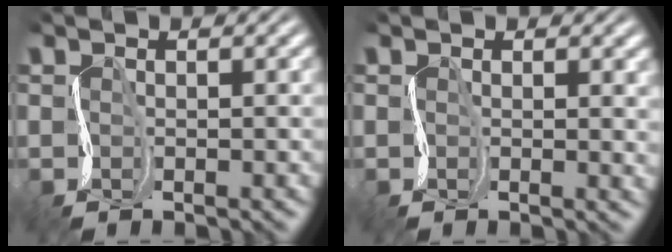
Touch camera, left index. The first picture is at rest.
{"total": 2.3, "force": [0.3, 1.1, 2.0], "torque": [-0.020, 0.000, 0.004]}